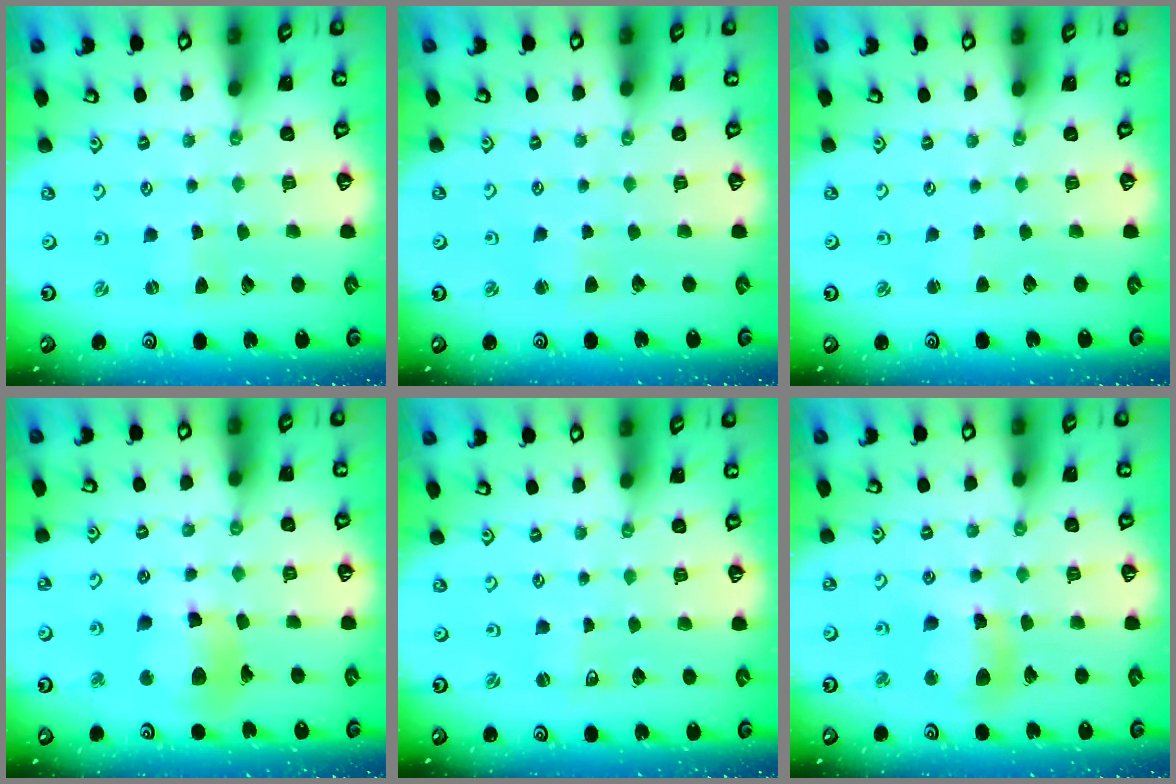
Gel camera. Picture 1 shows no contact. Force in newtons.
{"total": 1.5, "press": 1.4, "slide": 0.4}
{"total": 1.1, "press": 1.1, "slide": 0.1}
{"total": 13.1, "press": 13.0, "slide": 1.6}
{"total": 0.8, "press": 0.7, "slide": 0.2}
{"total": 11.1, "press": 11.0, "slide": 1.5}